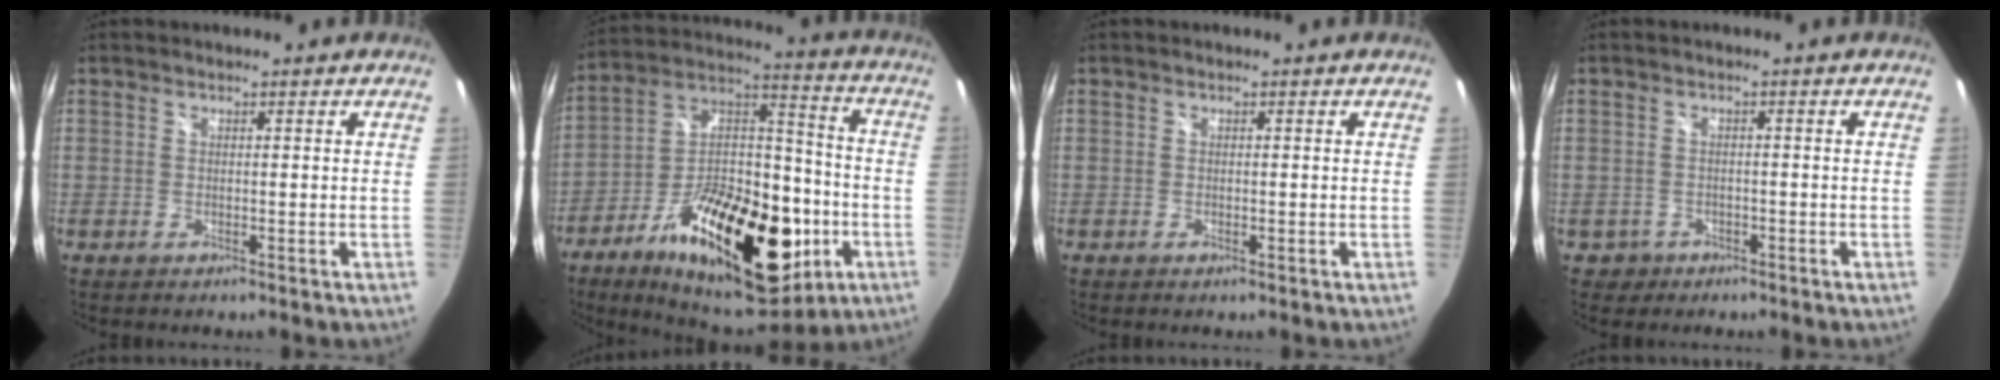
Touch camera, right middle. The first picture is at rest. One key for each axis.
{"total": 29.6, "fx": -12.1, "fy": 14.5, "fz": 22.7, "tx": -0.371, "ty": 0.009, "tz": -0.179}
{"total": 0.0}
{"total": 2.8, "fx": -1.4, "fy": 2.4, "fz": 0.4, "tx": -0.019, "ty": 0.000, "tz": -0.017}